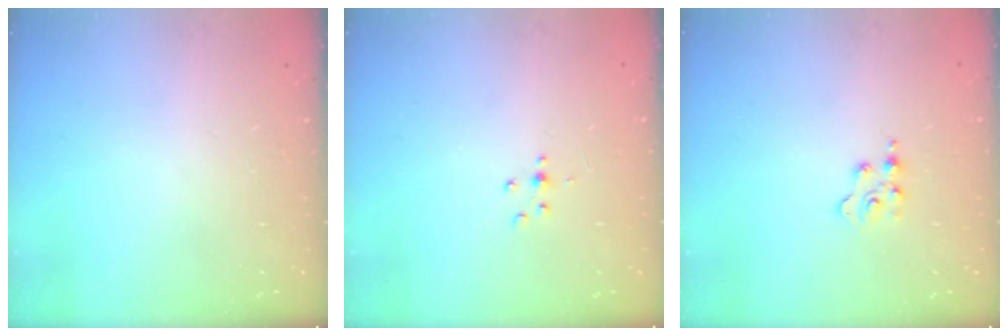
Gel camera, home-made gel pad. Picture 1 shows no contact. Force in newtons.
{"total": 2.2, "press": 2.1, "slide": 0.5}
{"total": 2.5, "press": 2.5, "slide": 0.4}